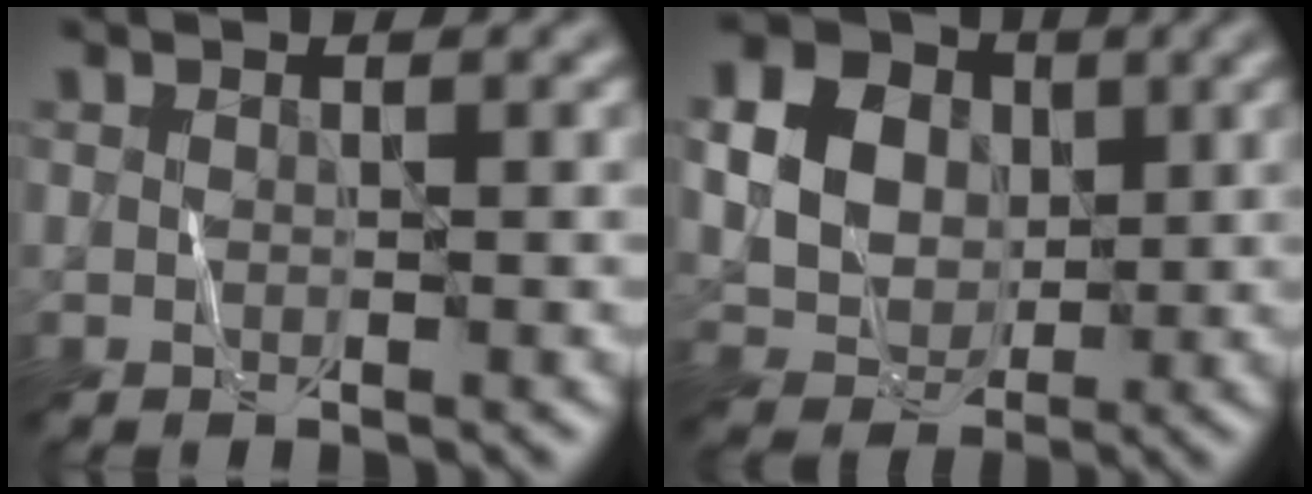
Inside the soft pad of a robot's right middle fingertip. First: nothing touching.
{"total": 15.0, "force": [3.8, 13.1, 6.2], "torque": [-0.165, 0.027, 0.056]}